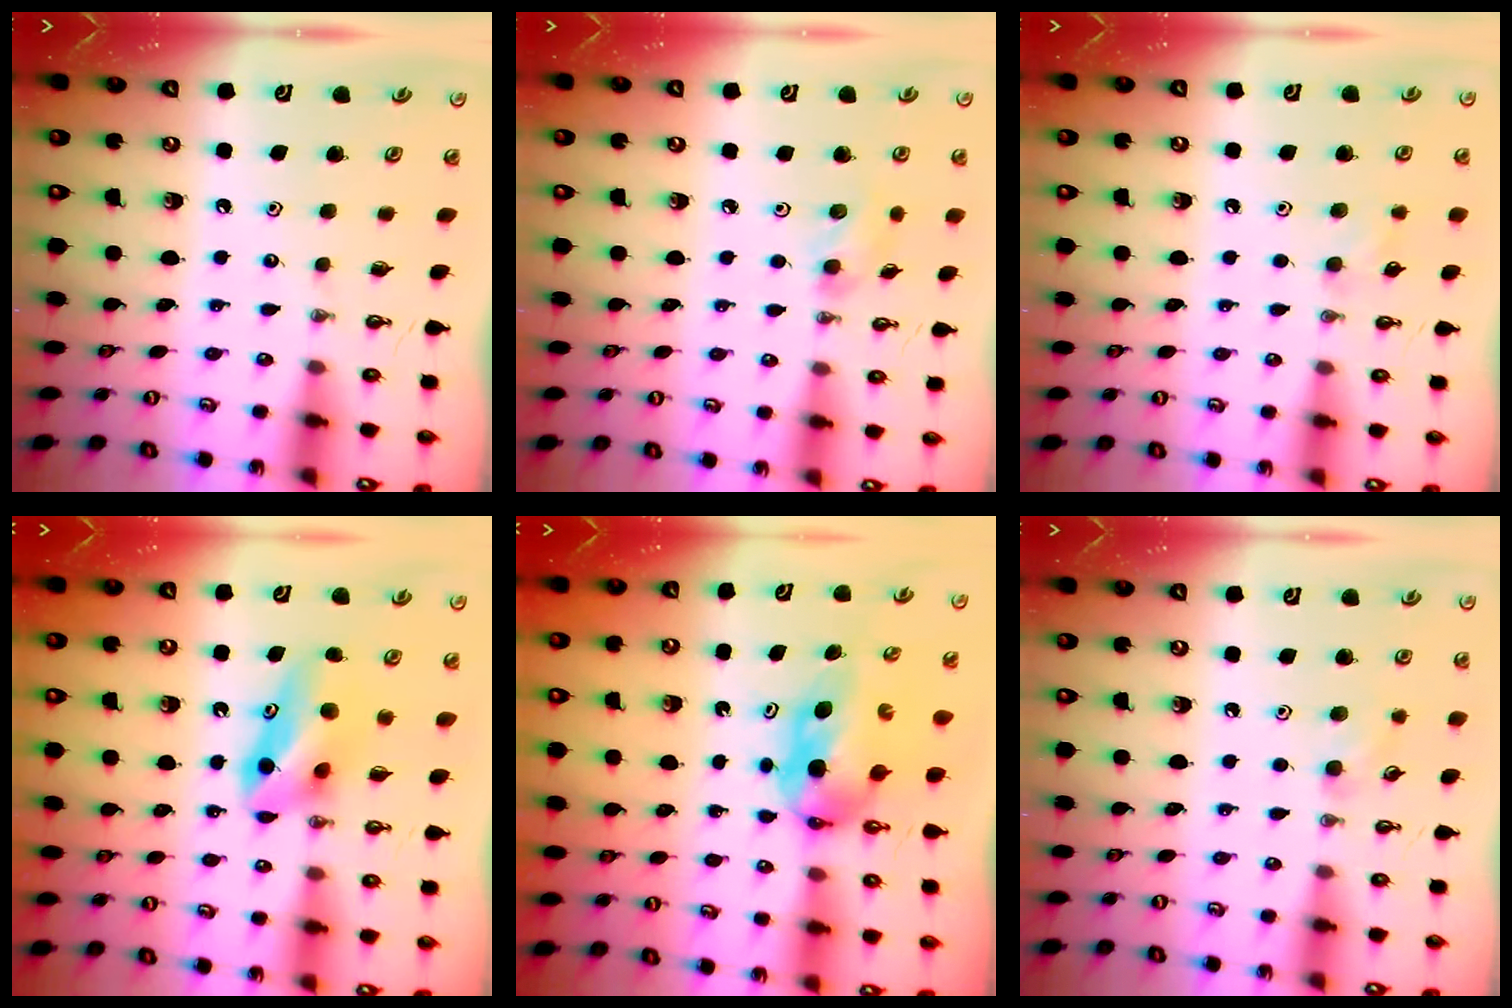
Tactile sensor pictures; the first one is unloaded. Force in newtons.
{"total": 5.4, "press": 5.2, "slide": 1.6}
{"total": 6.6, "press": 6.2, "slide": 2.2}
{"total": 8.2, "press": 8.0, "slide": 1.6}
{"total": 6.9, "press": 4.3, "slide": 5.4}
{"total": 5.7, "press": 5.5, "slide": 1.3}